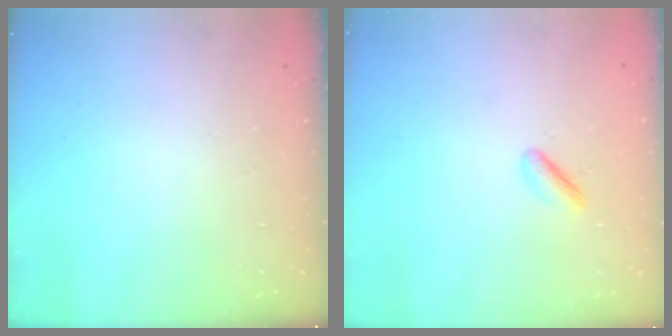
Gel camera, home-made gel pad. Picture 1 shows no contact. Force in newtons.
{"total": 1.8, "press": 1.5, "slide": 0.9}